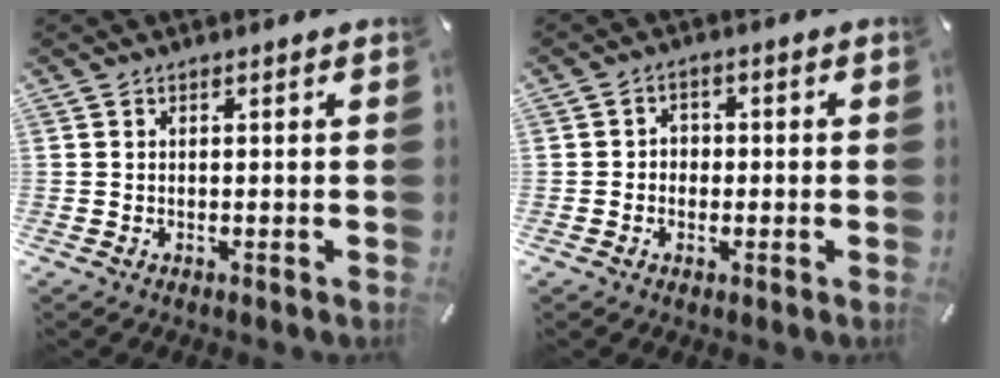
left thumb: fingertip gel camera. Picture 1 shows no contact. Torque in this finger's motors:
{"motor_torque": [-0.04, -0.12, -0.04, -0.03, 0.02]}